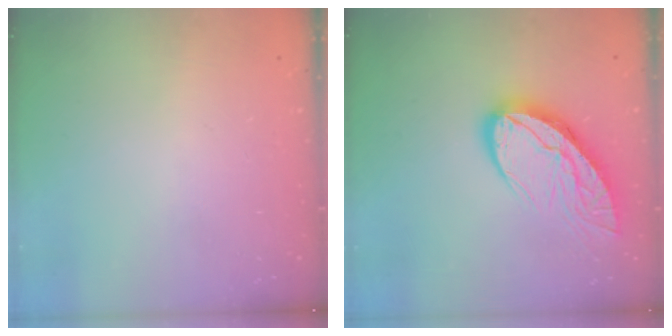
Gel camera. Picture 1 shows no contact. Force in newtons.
{"total": 13.0, "press": 12.9, "slide": 1.1}